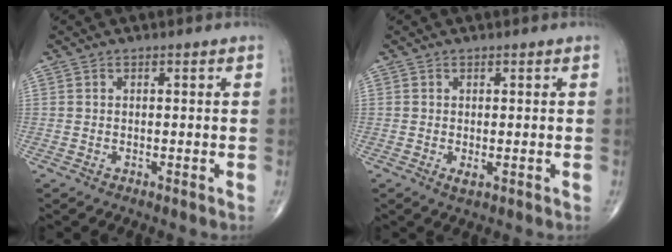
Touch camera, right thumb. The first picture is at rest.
{"total": 1.2, "force": [-0.2, 0.5, 1.0], "torque": [-0.016, -0.003, -0.001]}